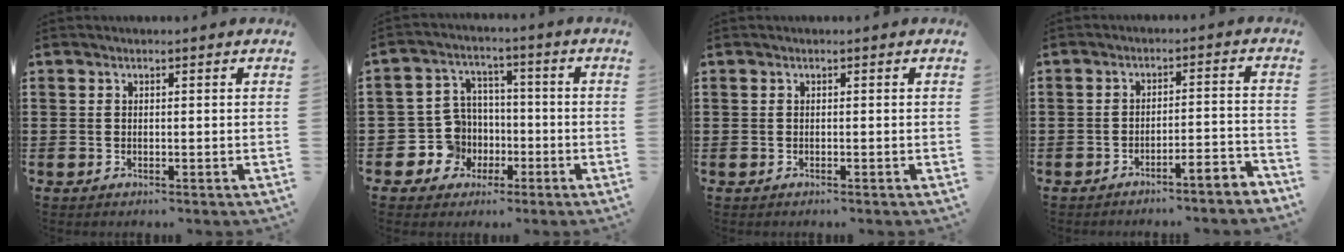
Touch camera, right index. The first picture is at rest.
{"total": 7.5, "force": [-1.6, 7.1, 1.9], "torque": [-0.080, 0.011, -0.026]}
{"total": 0.0}
{"total": 3.7, "force": [-3.5, -0.2, 1.3], "torque": [-0.025, -0.003, -0.071]}